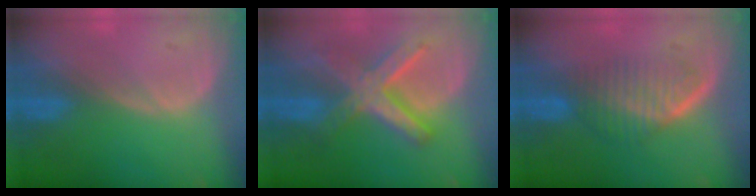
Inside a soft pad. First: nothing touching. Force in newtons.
{"total": 8.6, "press": 8.6, "slide": 0.7}
{"total": 6.7, "press": 5.8, "slide": 3.3}